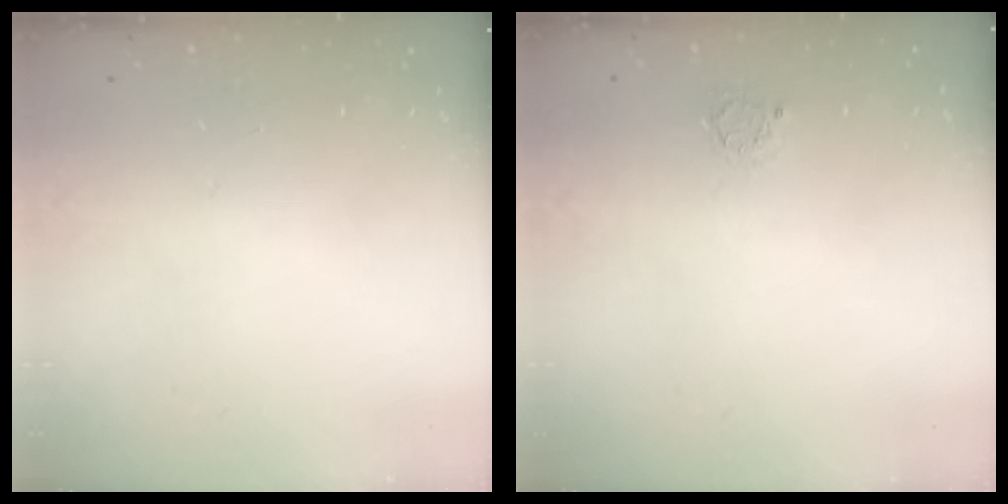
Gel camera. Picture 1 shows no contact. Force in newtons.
{"total": 2.0, "press": 2.0, "slide": 0.4}